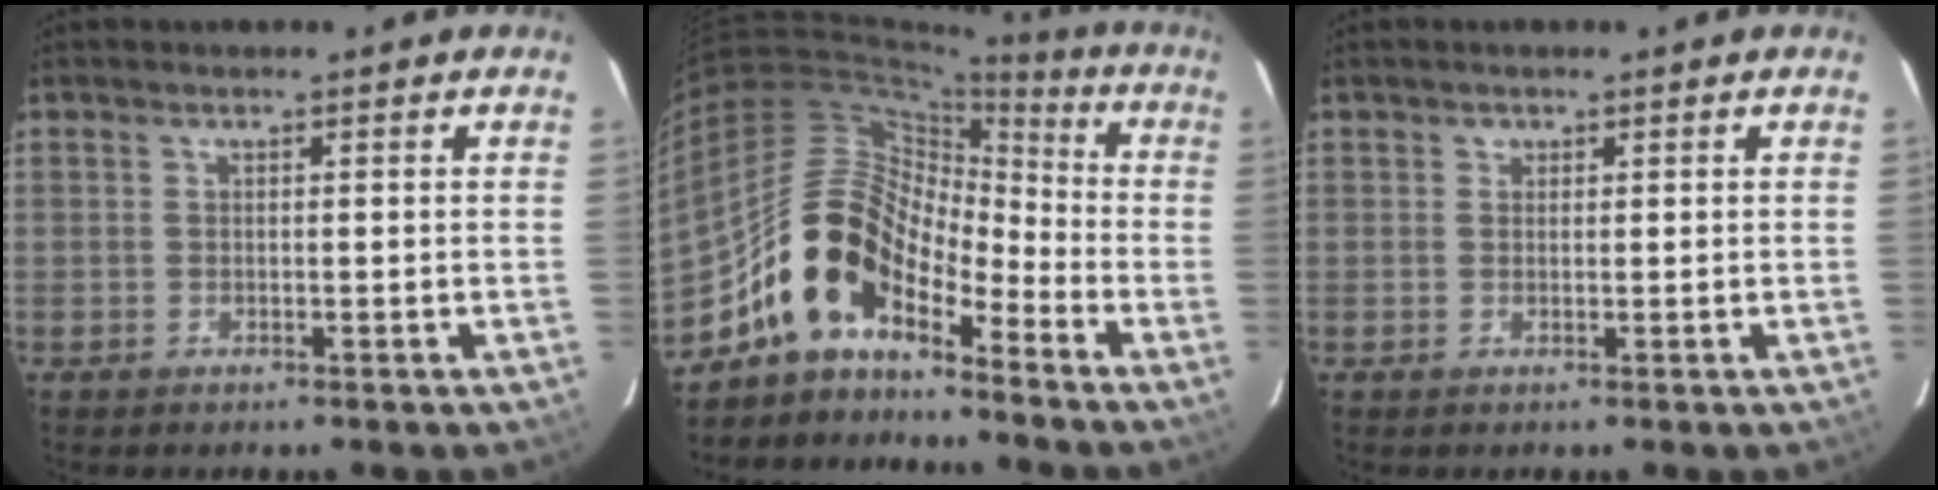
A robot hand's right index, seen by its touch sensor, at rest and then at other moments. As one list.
[{"total": 12.4, "force": [-9.2, 5.5, 6.2], "torque": [-0.109, 0.030, -0.186]}, {"total": 0.8, "force": [0.3, 0.7, 0.0], "torque": [0.004, 0.005, 0.003]}]